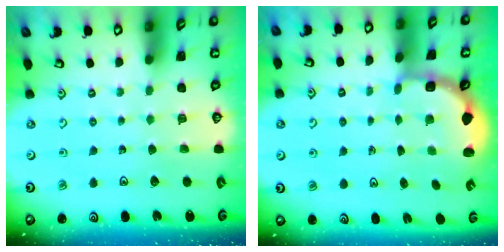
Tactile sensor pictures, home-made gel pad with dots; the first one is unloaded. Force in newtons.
{"total": 2.9, "press": 2.5, "slide": 1.4}